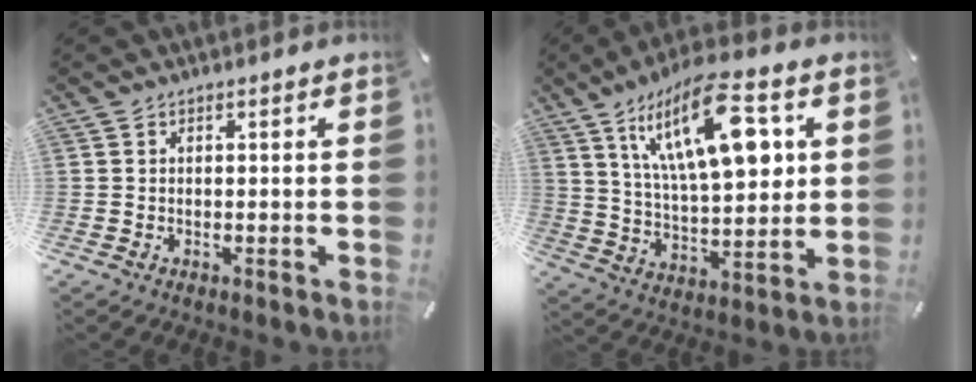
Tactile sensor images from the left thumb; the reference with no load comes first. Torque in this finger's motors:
{"motor_torque": [2.54, 2.47, 1.89, -0.88, 0.29]}